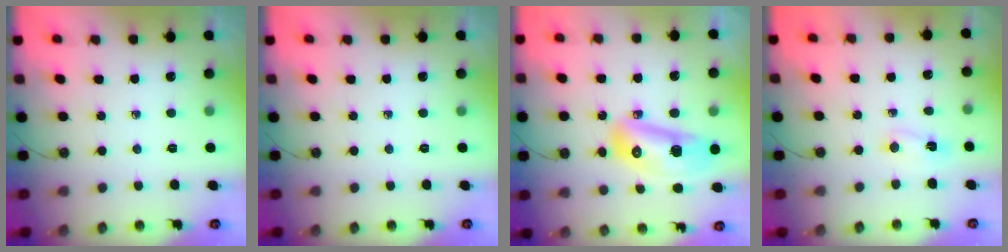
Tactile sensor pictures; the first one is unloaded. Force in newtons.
{"total": 0.0}
{"total": 14.3, "press": 14.2, "slide": 1.7}
{"total": 3.1, "press": 3.1, "slide": 0.4}